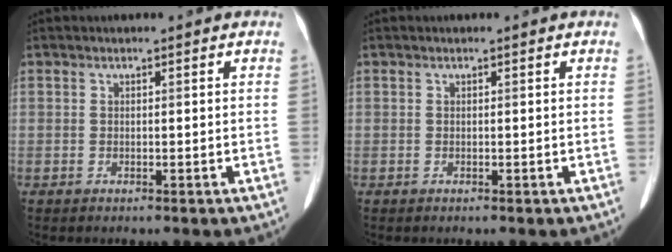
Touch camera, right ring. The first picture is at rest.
{"total": 0.0}